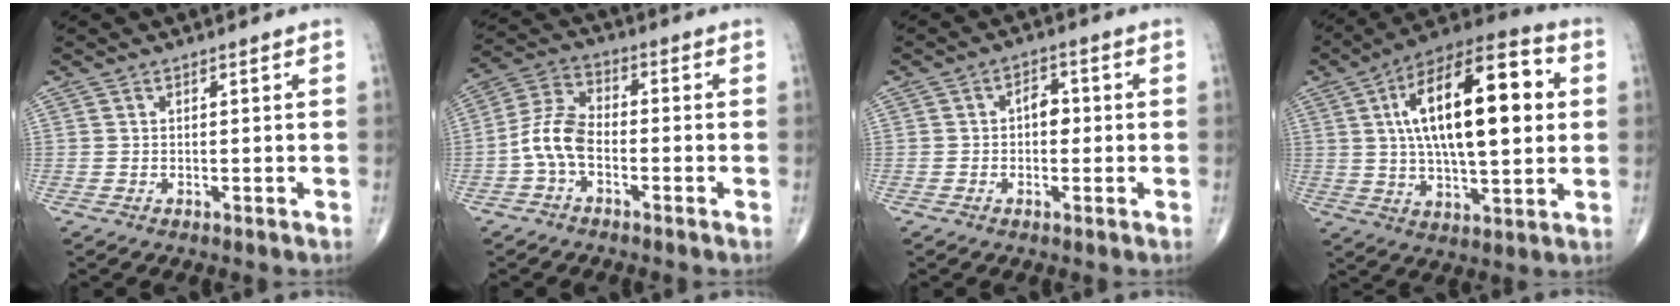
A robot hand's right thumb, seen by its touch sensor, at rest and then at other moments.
{"total": 7.6, "force": [-2.3, 4.2, 5.8], "torque": [-0.119, 0.030, -0.056]}
{"total": 3.7, "force": [0.0, 2.4, 2.7], "torque": [-0.024, 0.014, -0.005]}
{"total": 23.5, "force": [4.3, 9.5, 21.0], "torque": [-0.332, 0.012, 0.061]}